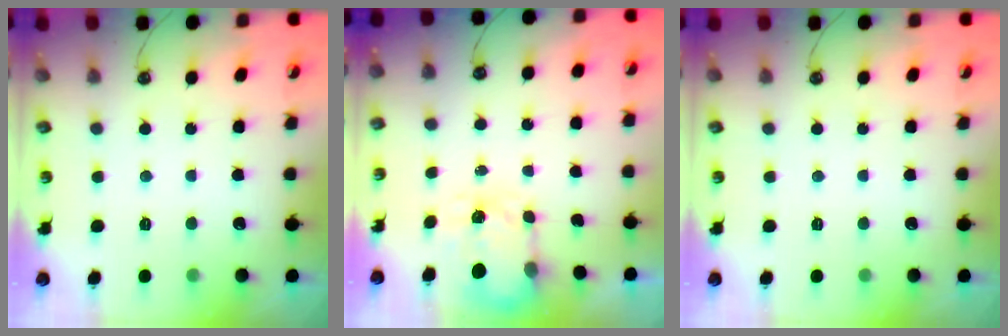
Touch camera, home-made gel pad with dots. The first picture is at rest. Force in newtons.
{"total": 3.6, "press": 3.6, "slide": 0.5}
{"total": 0.0}